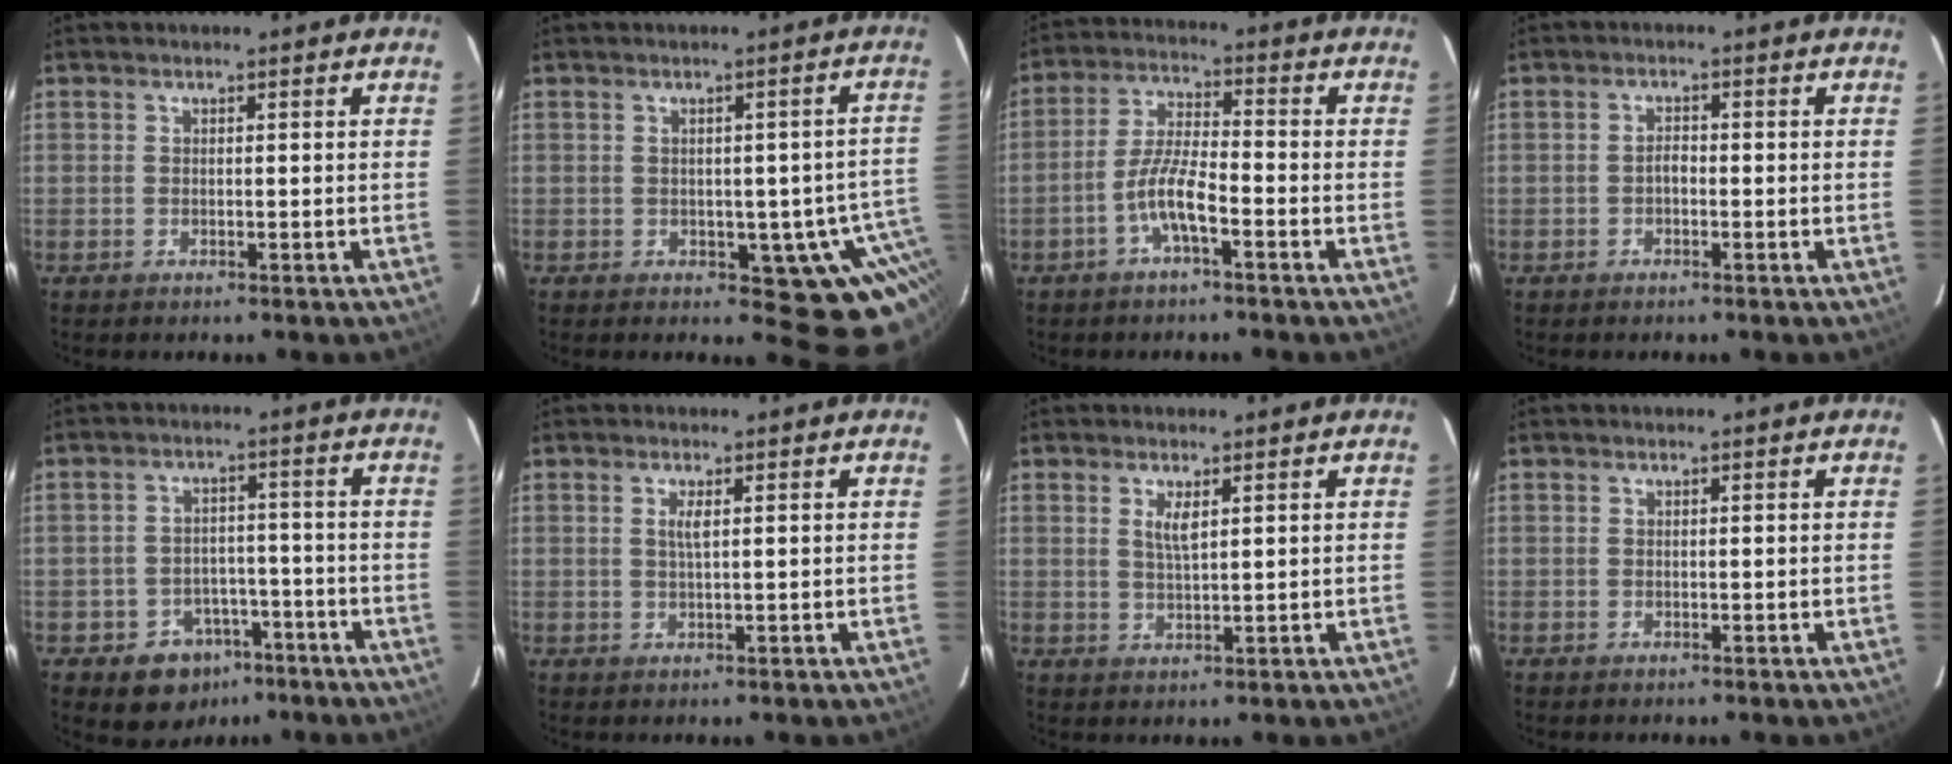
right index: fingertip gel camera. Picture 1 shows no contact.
{"total": 9.2, "force": [-2.6, 6.4, 6.0], "torque": [-0.050, 0.018, -0.022]}
{"total": 6.8, "force": [-3.5, 1.2, 5.7], "torque": [-0.121, 0.009, -0.067]}
{"total": 1.3, "force": [-0.7, 0.7, 0.9], "torque": [-0.016, 0.006, -0.014]}
{"total": 8.8, "force": [-5.3, 6.7, 2.3], "torque": [-0.055, 0.028, -0.057]}
{"total": 1.7, "force": [0.5, 0.1, 1.6], "torque": [-0.029, 0.000, 0.008]}
{"total": 2.8, "force": [1.2, 0.7, 2.5], "torque": [-0.047, -0.002, 0.022]}
{"total": 0.0}